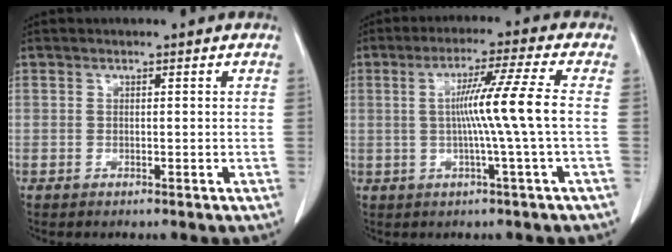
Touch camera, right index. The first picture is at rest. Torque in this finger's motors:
{"motor_torque": [1.30, -0.22, 0.64, 0.16]}